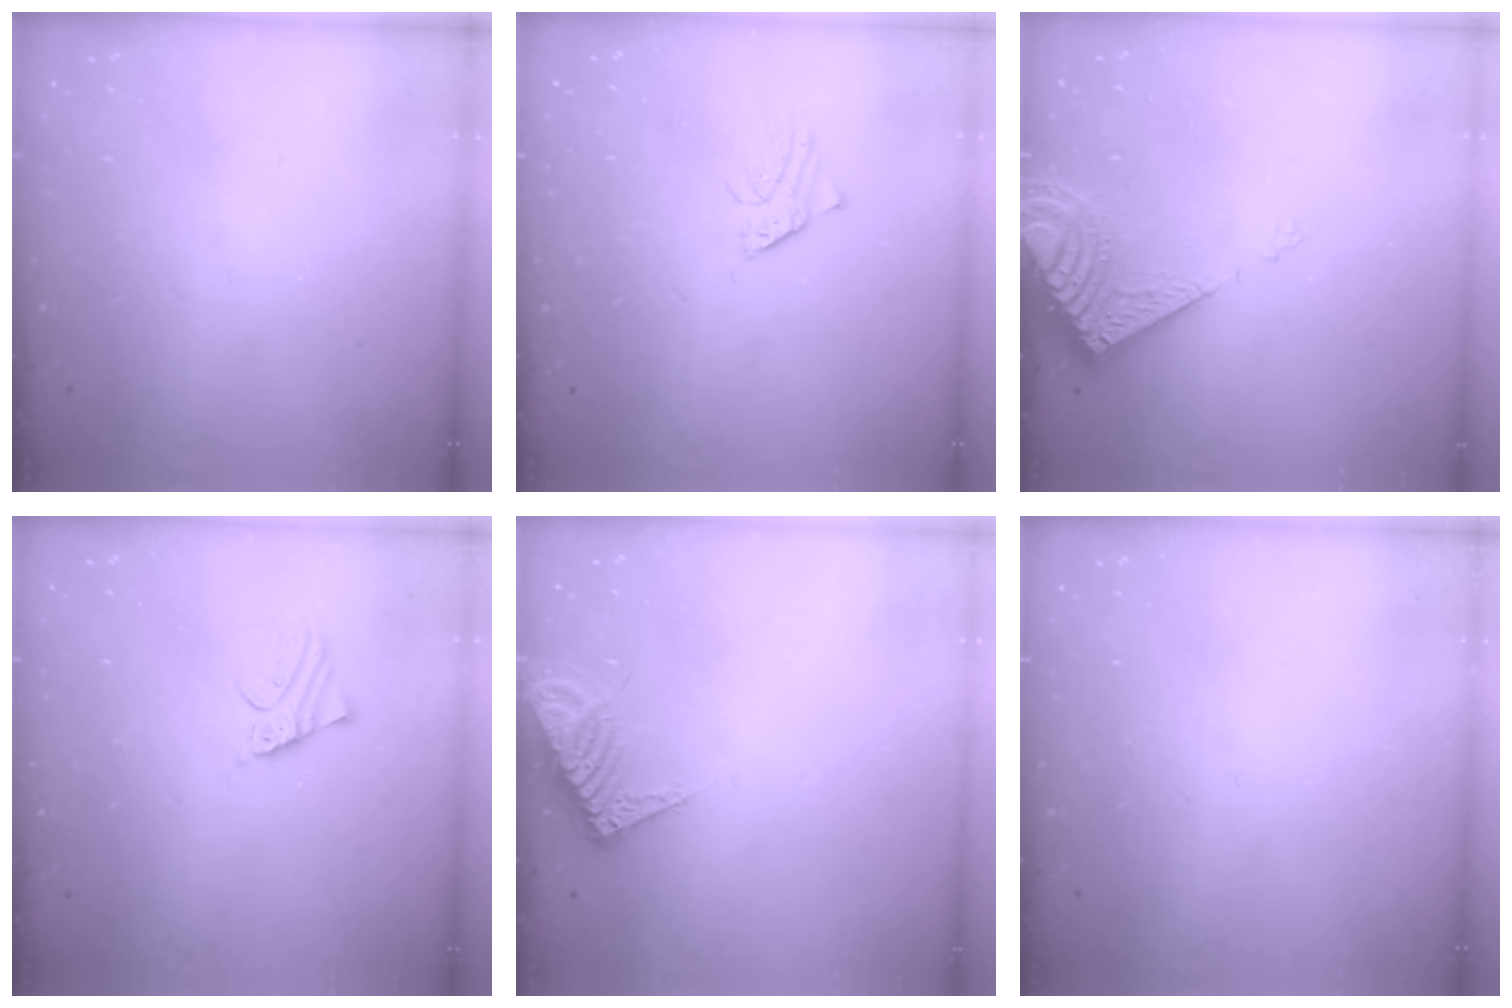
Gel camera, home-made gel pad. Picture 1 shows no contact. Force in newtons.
{"total": 1.6, "press": 1.6, "slide": 0.0}
{"total": 8.3, "press": 8.2, "slide": 0.9}
{"total": 2.0, "press": 2.0, "slide": 0.1}
{"total": 7.8, "press": 7.8, "slide": 0.2}
{"total": 0.0}